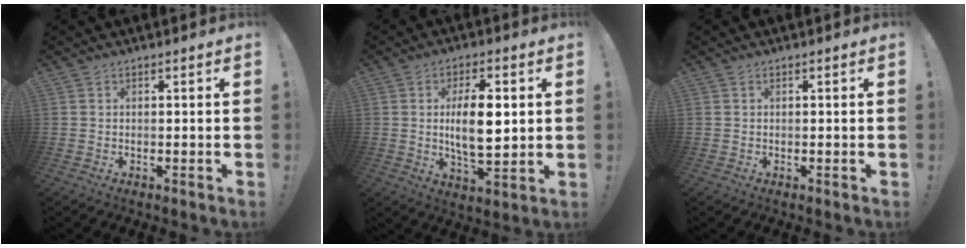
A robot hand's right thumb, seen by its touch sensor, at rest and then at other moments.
{"total": 12.3, "force": [1.5, 5.1, 11.1], "torque": [-0.201, -0.006, 0.016]}
{"total": 0.0}